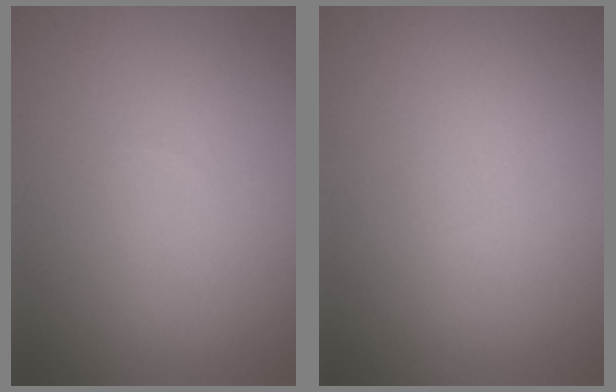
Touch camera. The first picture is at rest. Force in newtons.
{"total": 0.0}